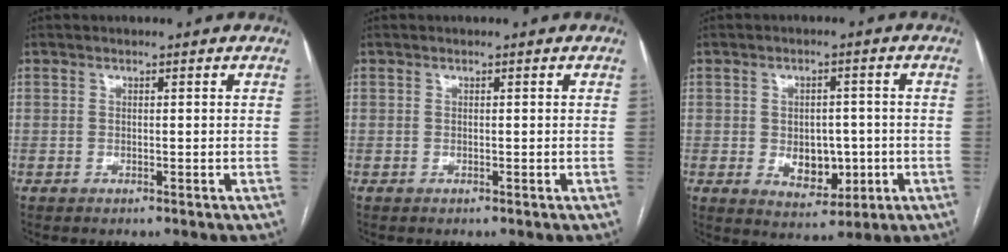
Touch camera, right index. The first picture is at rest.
{"total": 0.0}
{"total": 6.5, "force": [-1.0, 4.3, 4.8], "torque": [-0.063, 0.003, -0.003]}